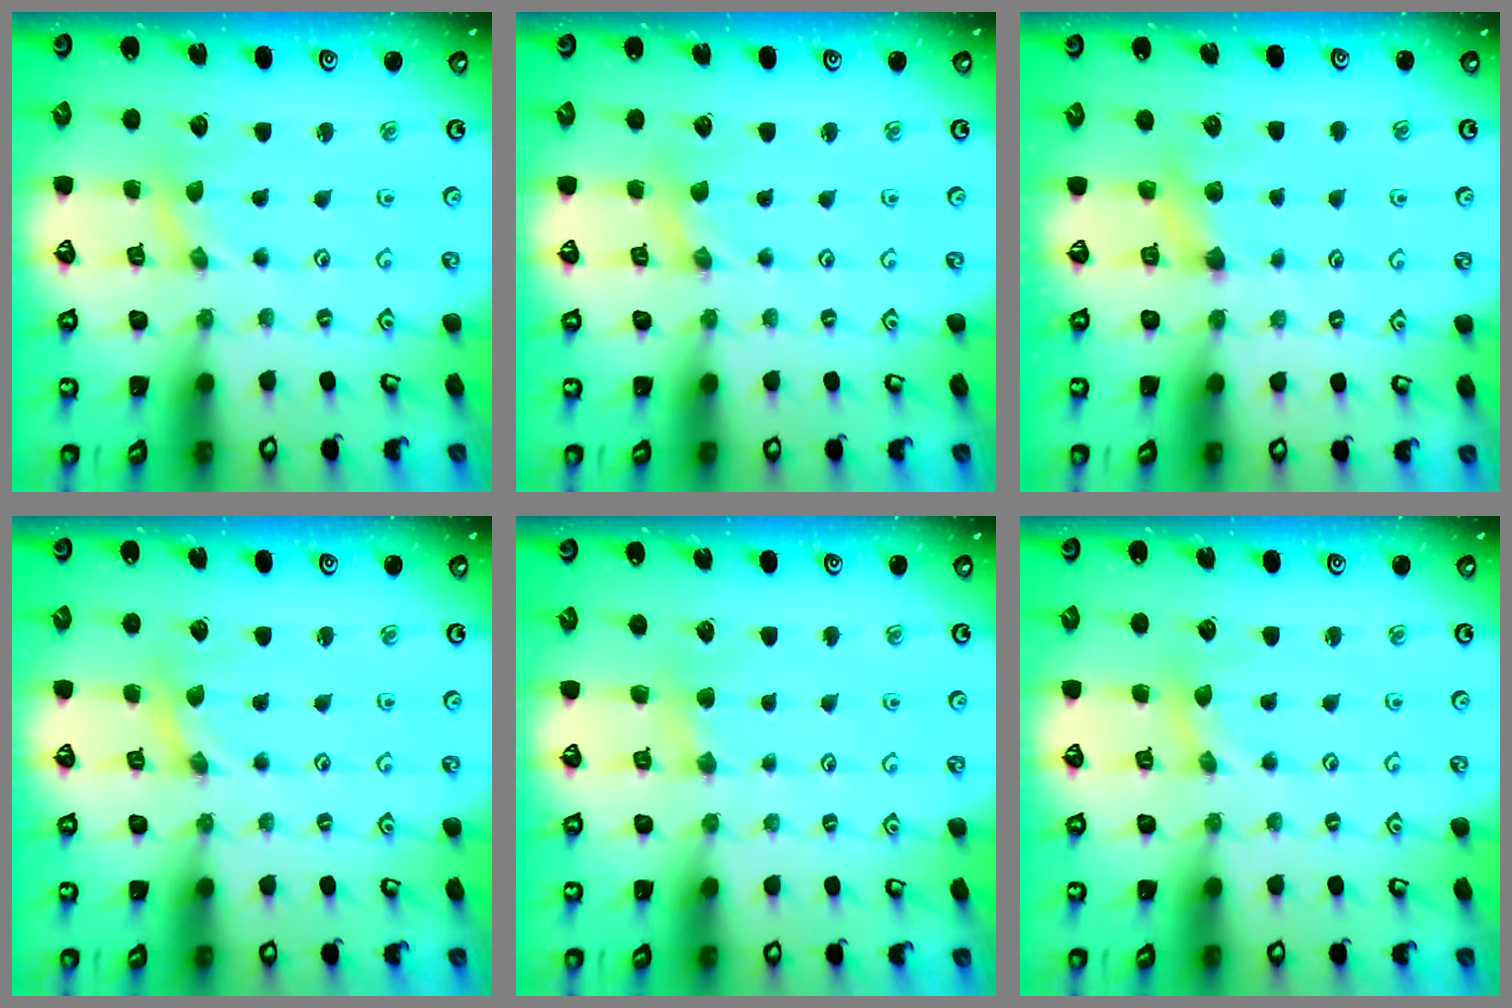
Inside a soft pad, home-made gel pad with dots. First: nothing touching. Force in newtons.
{"total": 0.0}
{"total": 5.0, "press": 5.0, "slide": 0.6}
{"total": 0.0}
{"total": 3.7, "press": 3.6, "slide": 0.6}
{"total": 1.7, "press": 1.6, "slide": 0.2}